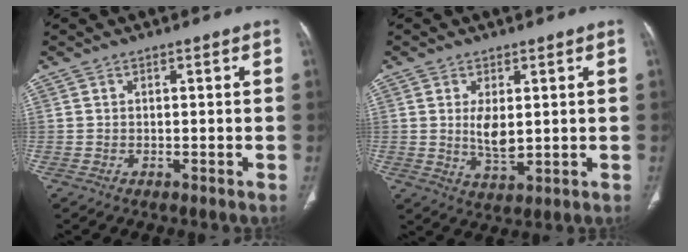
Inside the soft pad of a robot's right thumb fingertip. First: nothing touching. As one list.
[{"total": 5.5, "force": [0.8, 2.6, 4.7], "torque": [-0.082, -0.015, 0.022]}]